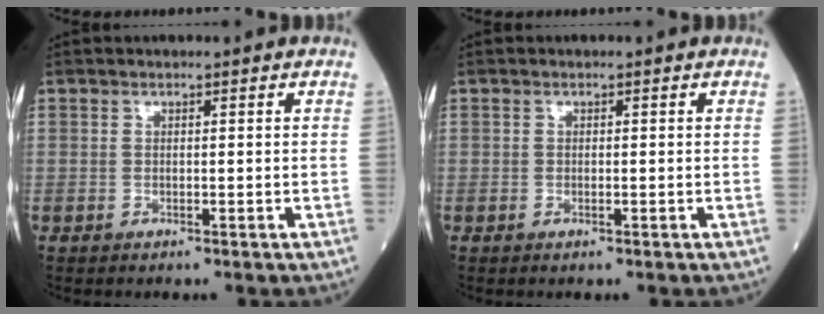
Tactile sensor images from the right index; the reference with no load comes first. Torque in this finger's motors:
{"motor_torque": [-0.09, -0.02, -0.02, -0.01]}